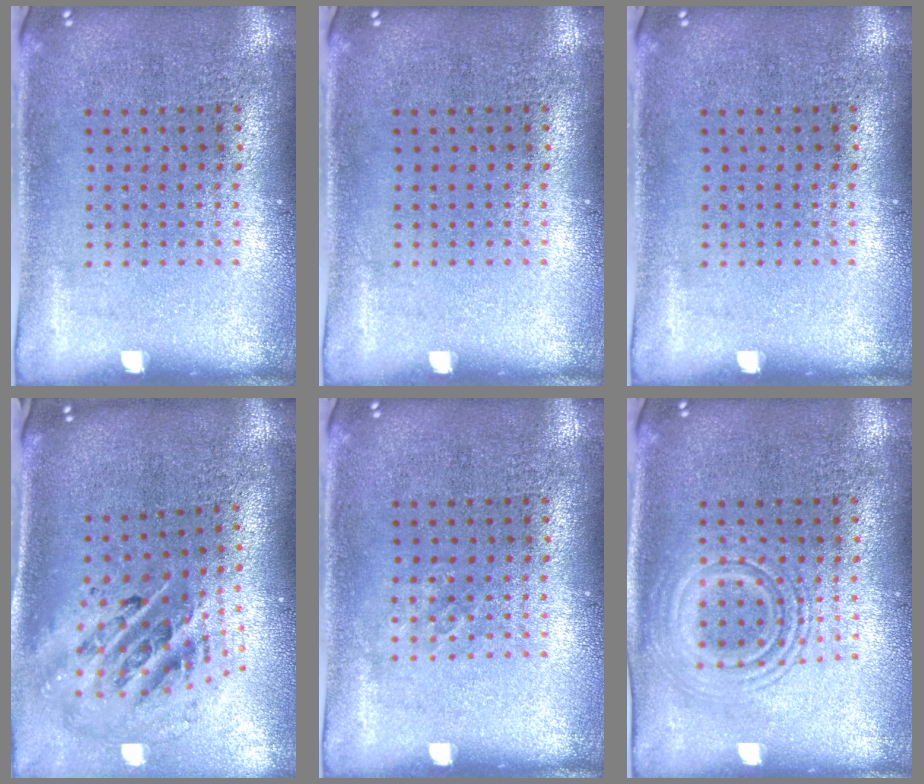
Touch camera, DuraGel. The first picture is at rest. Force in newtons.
{"total": 0.0}
{"total": 0.0}
{"total": 2.3, "press": 1.6, "slide": 1.7}
{"total": 0.8, "press": 0.8, "slide": 0.1}
{"total": 2.5, "press": 2.4, "slide": 0.4}